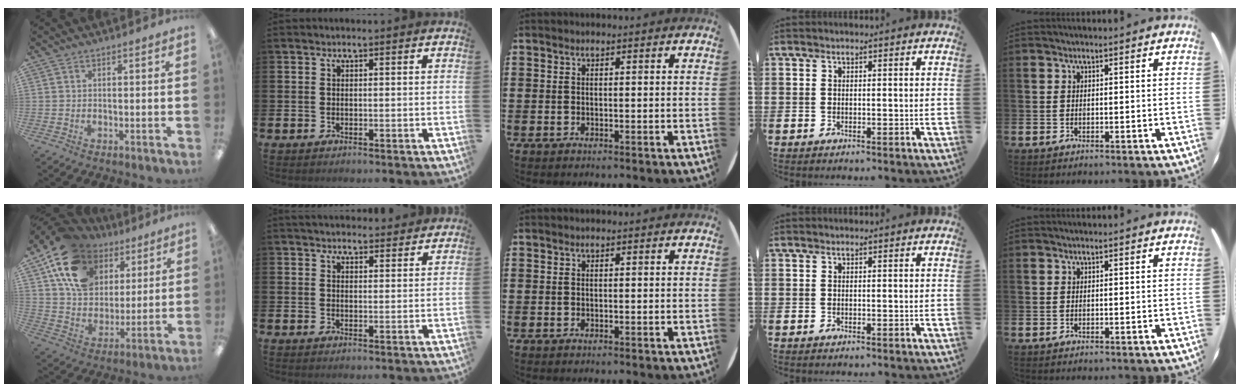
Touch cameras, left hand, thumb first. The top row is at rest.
{"thumb": {"total": 17.1, "force": [8.7, 12.6, 7.7], "torque": [-0.149, -0.031, 0.167]}, "index": {"total": 3.2, "force": [3.1, 0.8, 0.2], "torque": [-0.001, -0.015, 0.056]}}